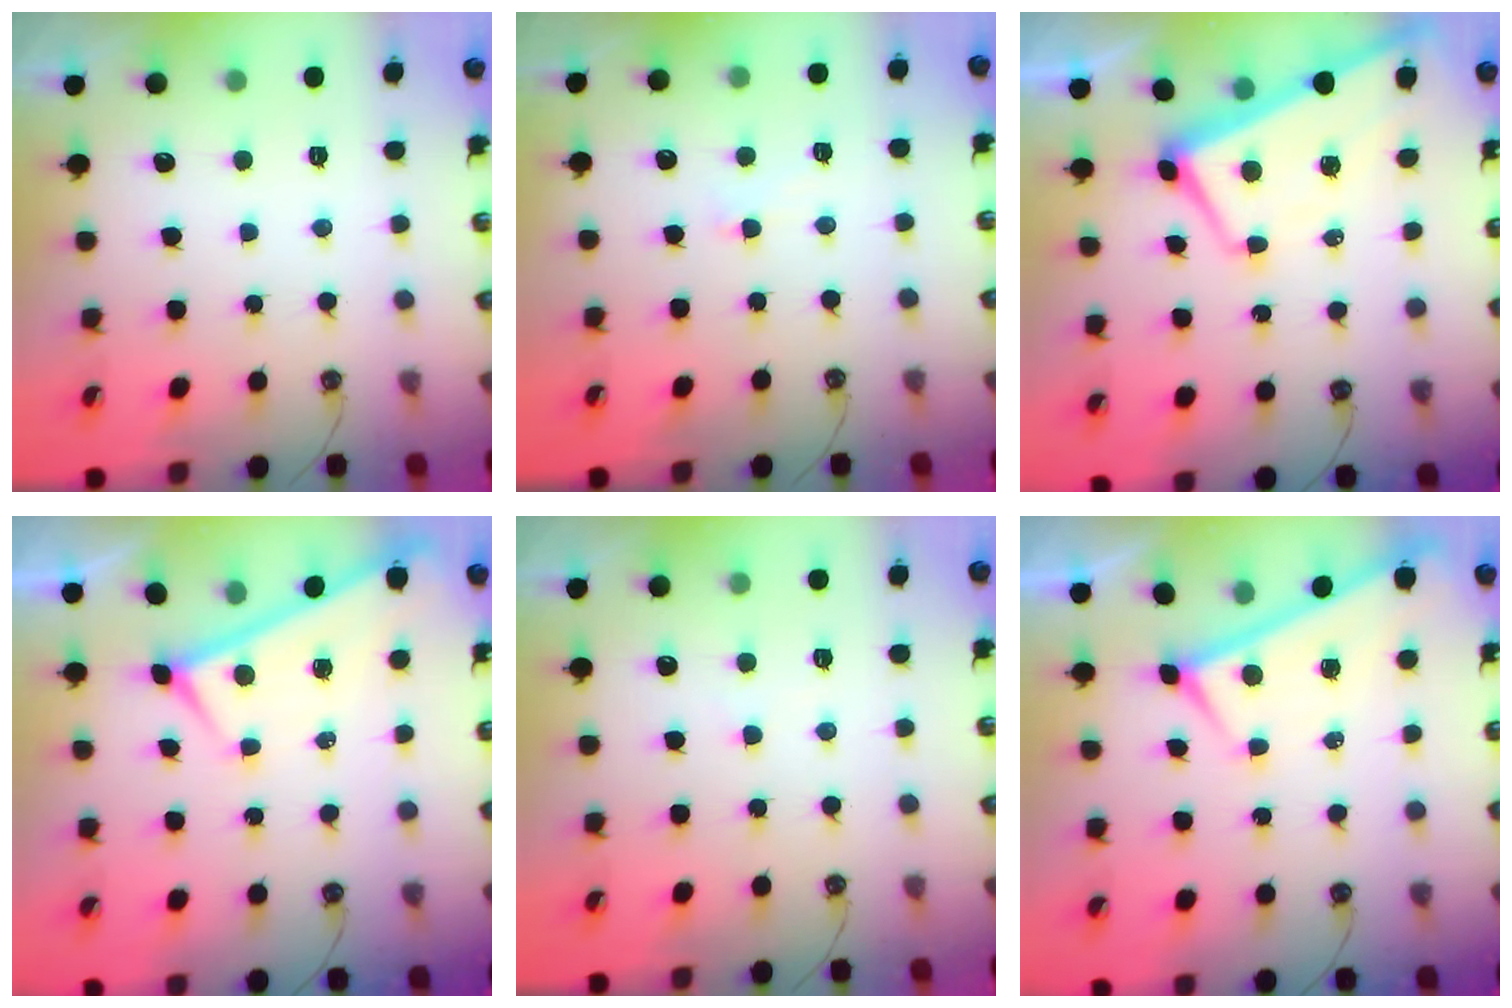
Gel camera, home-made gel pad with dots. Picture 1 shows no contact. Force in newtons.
{"total": 1.1, "press": 1.0, "slide": 0.5}
{"total": 0.9, "press": 0.2, "slide": 0.9}
{"total": 0.0}
{"total": 1.5, "press": 1.4, "slide": 0.3}
{"total": 0.0}